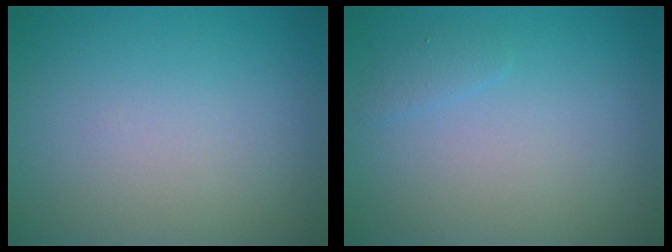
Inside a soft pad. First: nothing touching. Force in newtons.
{"total": 0.8, "press": 0.8, "slide": 0.1}